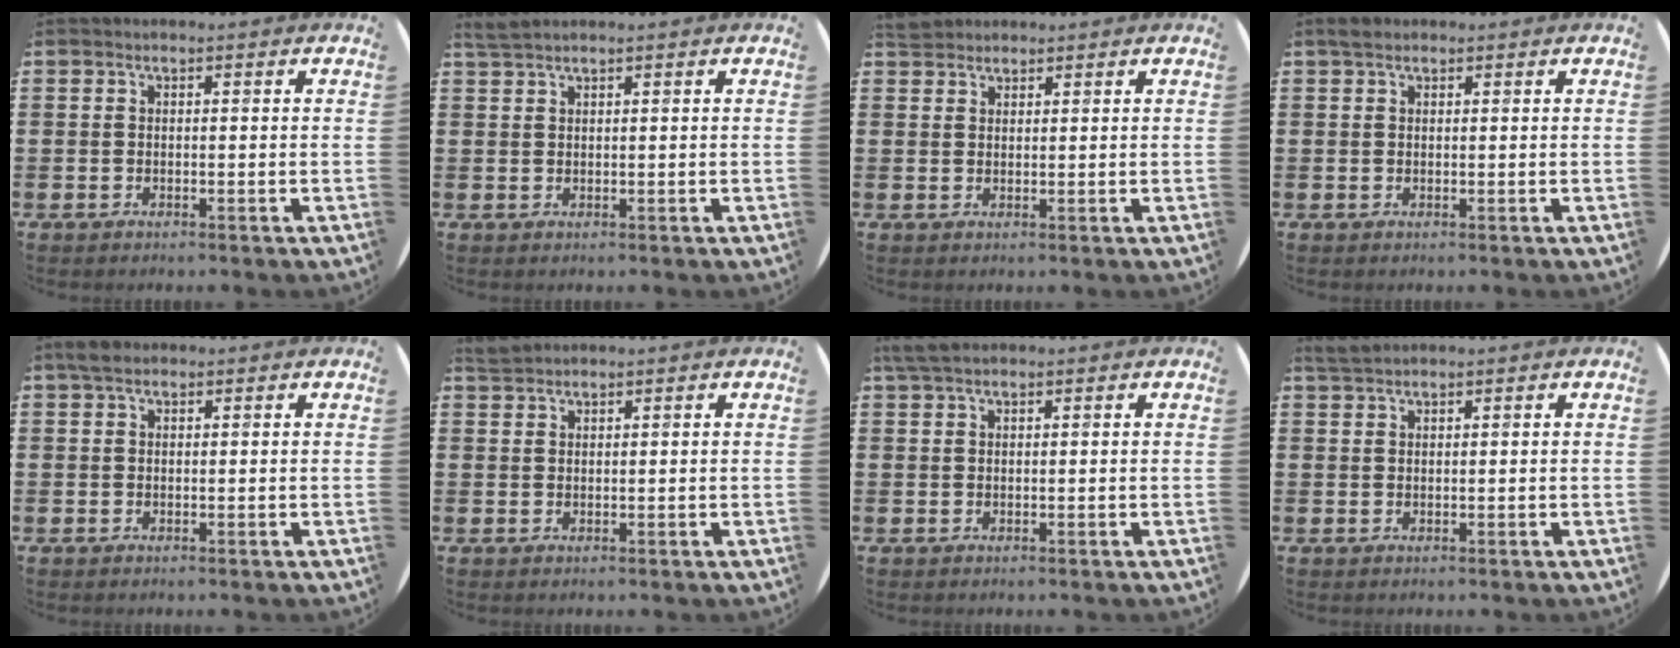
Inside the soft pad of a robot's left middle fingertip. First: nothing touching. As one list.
[{"total": 1.3, "force": [1.2, -0.2, 0.3], "torque": [-0.007, 0.001, 0.023]}, {"total": 2.1, "force": [2.0, 0.6, 0.2], "torque": [0.000, 0.003, 0.038]}, {"total": 1.1, "force": [0.9, 0.6, 0.3], "torque": [0.001, 0.003, 0.015]}, {"total": 1.6, "force": [1.2, 0.7, 0.7], "torque": [-0.008, 0.003, 0.020]}, {"total": 1.6, "force": [1.6, 0.2, 0.1], "torque": [-0.005, 0.003, 0.032]}, {"total": 2.2, "force": [1.7, 0.6, 1.2], "torque": [-0.028, 0.005, 0.031]}, {"total": 1.6, "force": [1.5, 0.2, 0.4], "torque": [-0.011, 0.003, 0.030]}]